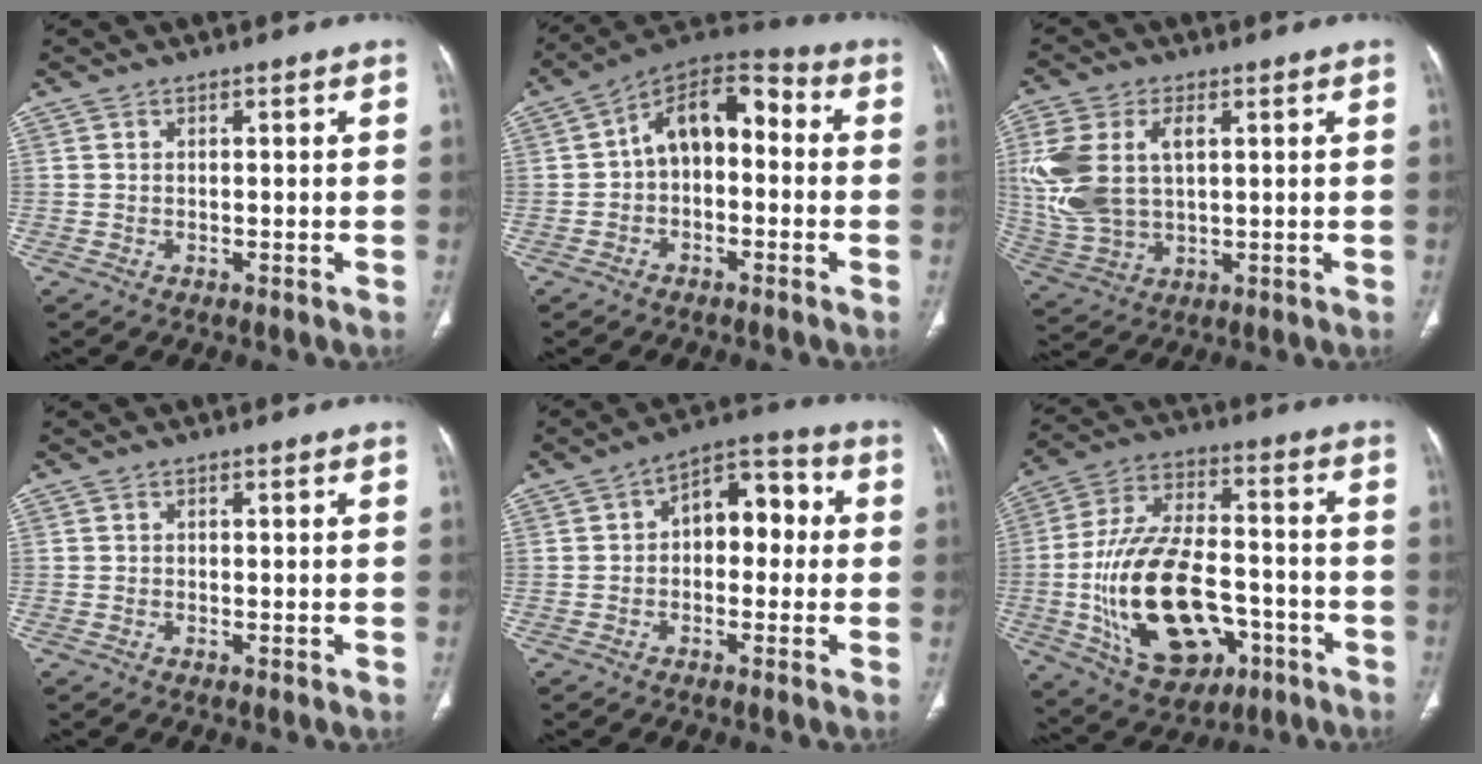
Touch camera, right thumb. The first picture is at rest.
{"total": 12.2, "force": [0.1, 7.8, 9.4], "torque": [-0.110, 0.048, -0.017]}
{"total": 14.8, "force": [2.8, 9.1, 11.4], "torque": [-0.257, 0.004, 0.064]}
{"total": 0.0}
{"total": 10.0, "force": [0.8, 6.2, 7.7], "torque": [-0.072, 0.034, -0.001]}
{"total": 23.2, "force": [-6.2, 13.7, 17.7], "torque": [-0.311, 0.031, -0.085]}